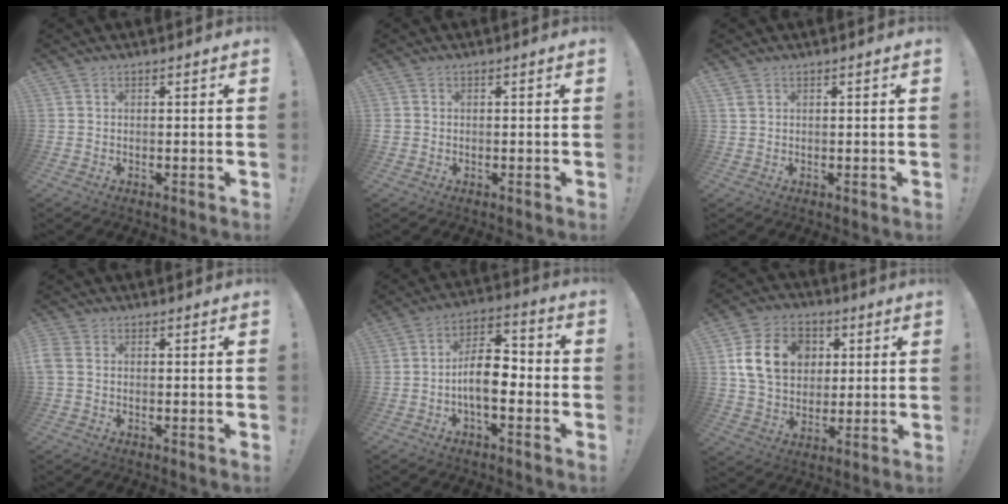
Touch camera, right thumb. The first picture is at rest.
{"total": 0.8, "force": [-0.1, 0.8, 0.1], "torque": [-0.007, 0.005, -0.001]}
{"total": 1.5, "force": [0.8, 1.0, 0.8], "torque": [-0.013, 0.001, 0.016]}
{"total": 2.4, "force": [0.0, 1.8, 1.6], "torque": [-0.037, 0.003, 0.001]}
{"total": 11.1, "force": [-2.7, 5.6, 9.2], "torque": [-0.169, 0.016, -0.050]}
{"total": 16.7, "force": [4.1, 13.1, 9.5], "torque": [-0.162, -0.001, 0.084]}